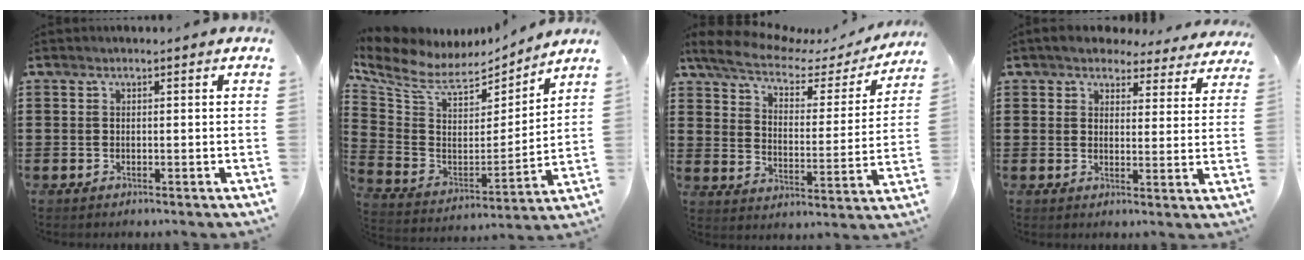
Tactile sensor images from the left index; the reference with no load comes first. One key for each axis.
{"total": 8.2, "fx": 6.6, "fy": 3.6, "fz": 3.5, "tx": -0.104, "ty": -0.043, "tz": 0.115}
{"total": 6.2, "fx": 5.0, "fy": 2.2, "fz": 2.9, "tx": -0.082, "ty": -0.022, "tz": 0.083}
{"total": 4.7, "fx": 4.5, "fy": 1.1, "fz": 0.9, "tx": -0.038, "ty": -0.016, "tz": 0.081}